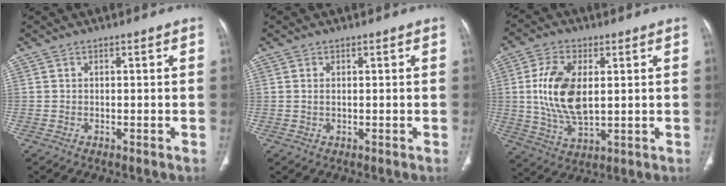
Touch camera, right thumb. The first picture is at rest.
{"total": 0.7, "force": [0.1, 0.3, 0.6], "torque": [-0.018, 0.003, 0.005]}
{"total": 12.8, "force": [1.6, 6.7, 10.8], "torque": [-0.213, -0.010, 0.037]}